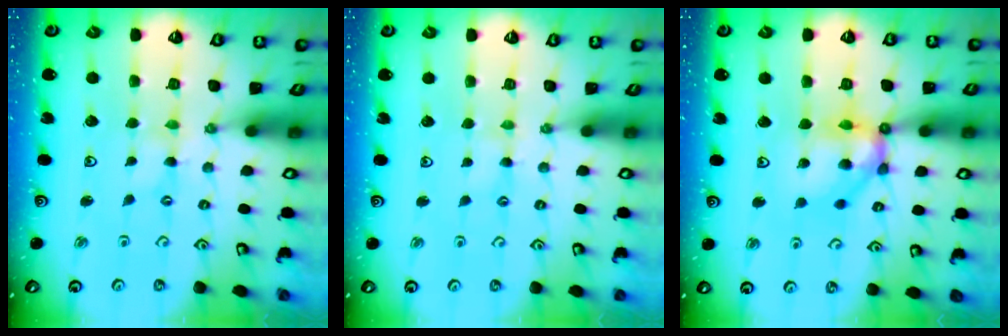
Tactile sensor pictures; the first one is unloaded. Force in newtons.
{"total": 2.4, "press": 2.4, "slide": 0.4}
{"total": 12.6, "press": 12.5, "slide": 1.8}